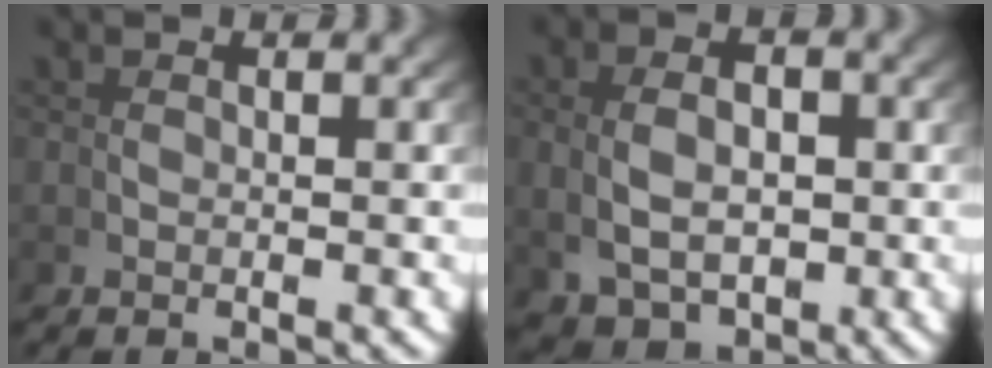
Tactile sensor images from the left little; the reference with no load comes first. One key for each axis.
{"total": 4.7, "fx": -0.5, "fy": 3.1, "fz": 3.4, "tx": -0.059, "ty": -0.021, "tz": 0.008}